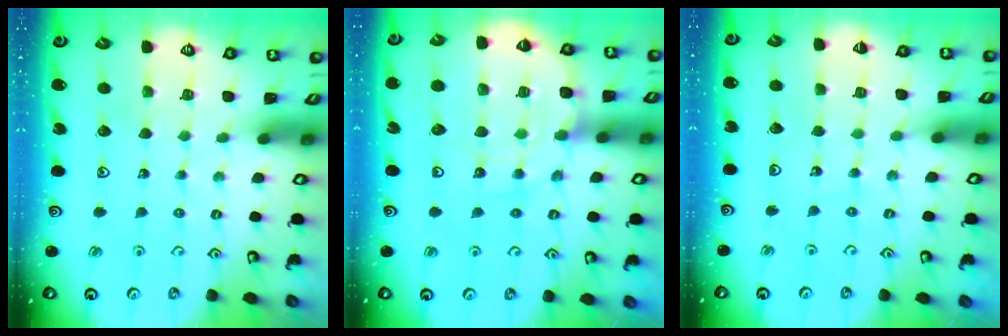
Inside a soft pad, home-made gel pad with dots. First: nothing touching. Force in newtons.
{"total": 15.0, "press": 14.6, "slide": 3.5}
{"total": 2.7, "press": 2.7, "slide": 0.3}